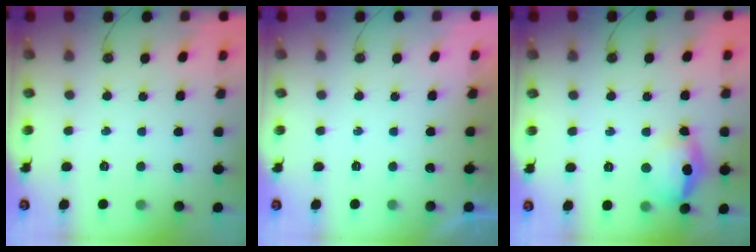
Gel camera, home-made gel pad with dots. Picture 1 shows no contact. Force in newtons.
{"total": 0.0}
{"total": 15.2, "press": 14.2, "slide": 5.5}